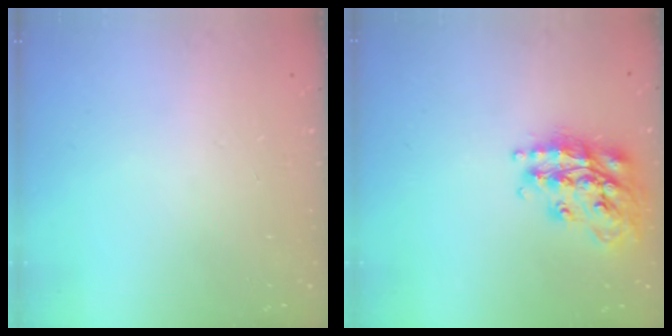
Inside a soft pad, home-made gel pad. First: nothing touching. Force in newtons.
{"total": 18.0, "press": 17.9, "slide": 1.6}